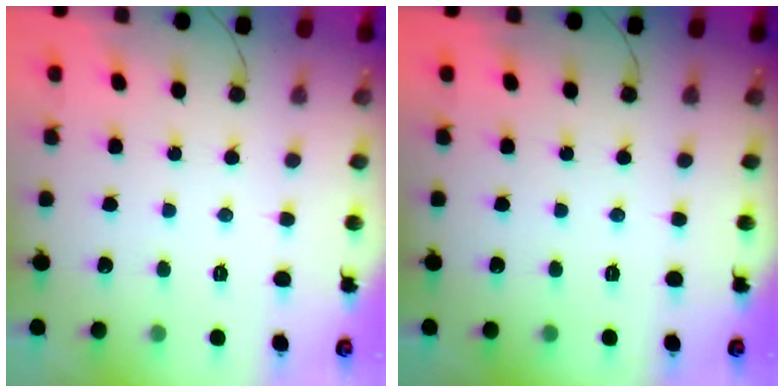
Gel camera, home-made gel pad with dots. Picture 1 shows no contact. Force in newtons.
{"total": 0.0}